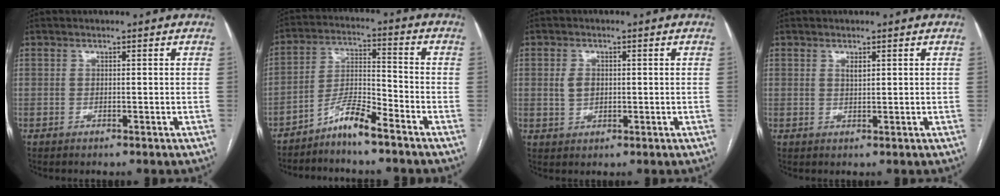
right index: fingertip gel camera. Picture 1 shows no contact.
{"total": 6.7, "force": [-5.3, 0.5, 4.1], "torque": [-0.085, -0.001, -0.103]}
{"total": 2.8, "force": [0.4, 2.0, 1.9], "torque": [-0.039, 0.007, 0.011]}
{"total": 1.1, "force": [0.6, 0.3, 0.9], "torque": [-0.018, -0.001, 0.011]}